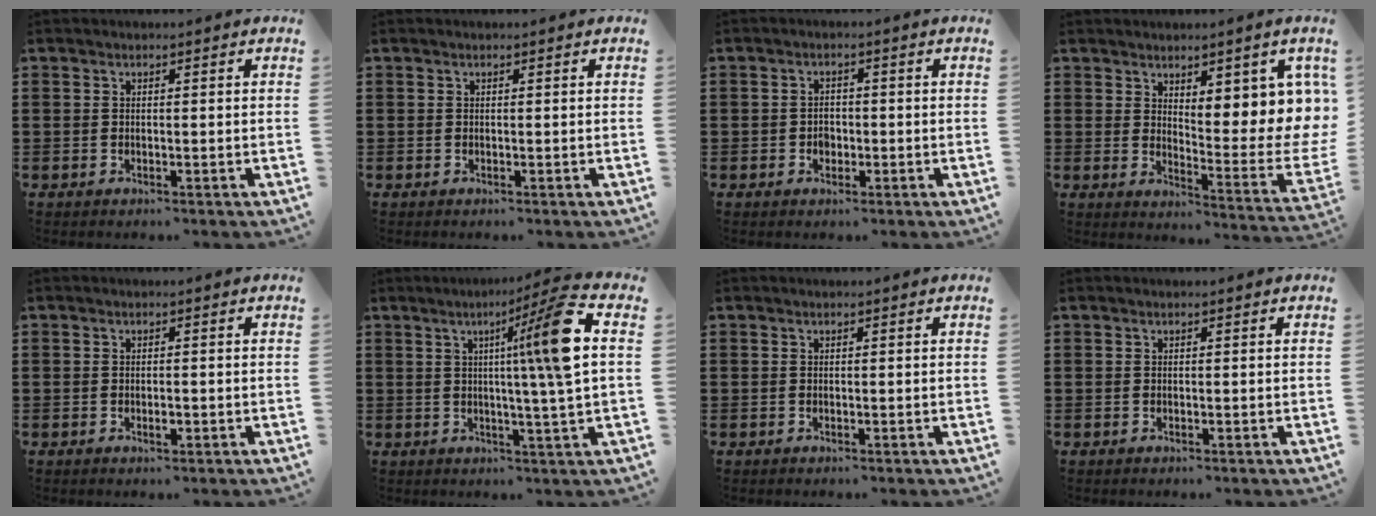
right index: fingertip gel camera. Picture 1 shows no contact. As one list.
[{"total": 0.0}, {"total": 1.8, "force": [-0.5, 1.4, 1.0], "torque": [-0.022, 0.003, -0.012]}, {"total": 5.6, "force": [4.0, 2.3, 3.2], "torque": [-0.049, -0.047, 0.066]}, {"total": 1.2, "force": [-0.4, 0.3, 1.1], "torque": [-0.022, -0.003, -0.006]}, {"total": 12.8, "force": [2.9, -0.7, 12.5], "torque": [-0.203, -0.008, 0.029]}, {"total": 0.0}, {"total": 0.0}]